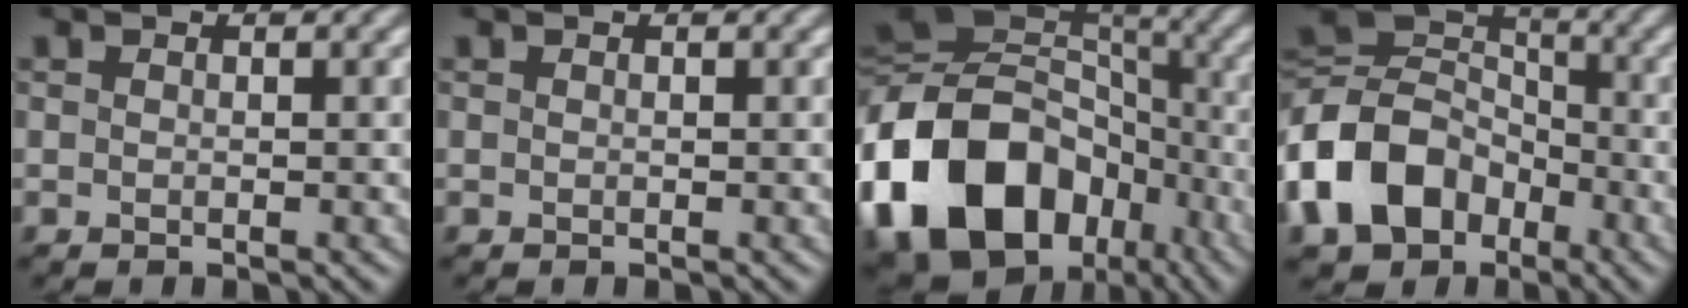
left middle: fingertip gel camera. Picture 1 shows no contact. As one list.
[{"total": 0.0}, {"total": 19.3, "force": [-8.1, 14.7, 9.7], "torque": [-0.212, -0.002, -0.148]}, {"total": 11.5, "force": [-5.3, 8.5, 5.8], "torque": [-0.136, -0.001, -0.115]}]